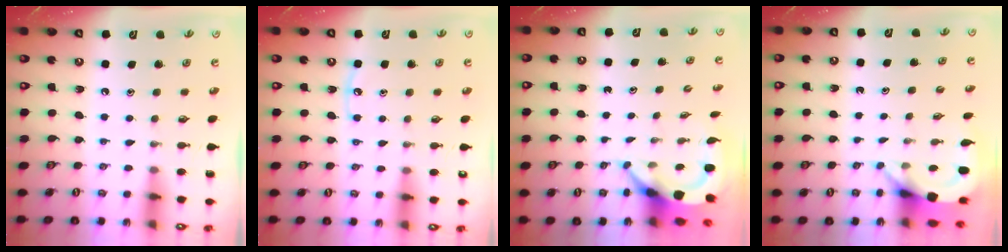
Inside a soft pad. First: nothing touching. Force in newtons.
{"total": 4.7, "press": 4.6, "slide": 0.6}
{"total": 5.2, "press": 5.1, "slide": 0.7}
{"total": 3.6, "press": 3.6, "slide": 0.2}